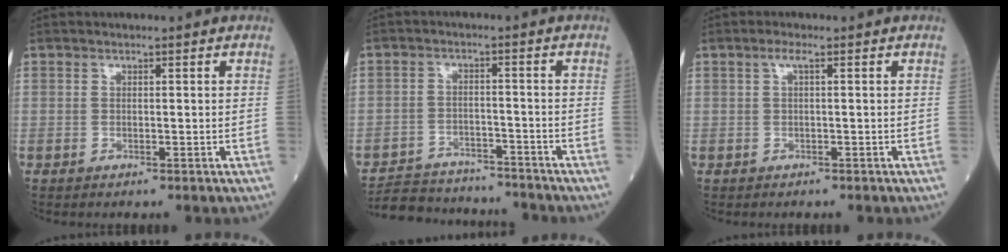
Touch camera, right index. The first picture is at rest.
{"total": 11.0, "force": [-10.5, 2.9, 1.6], "torque": [-0.026, 0.015, -0.160]}
{"total": 1.1, "force": [0.2, 0.2, 1.1], "torque": [-0.020, 0.004, 0.001]}